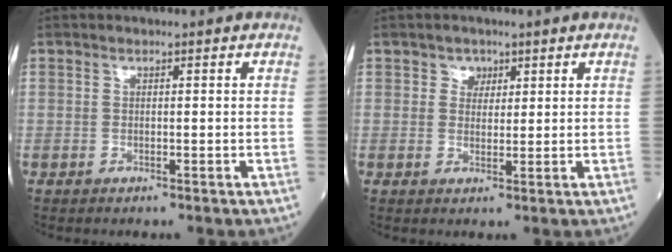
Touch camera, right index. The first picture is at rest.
{"total": 2.1, "force": [1.2, 1.7, 0.5], "torque": [0.000, 0.000, 0.015]}